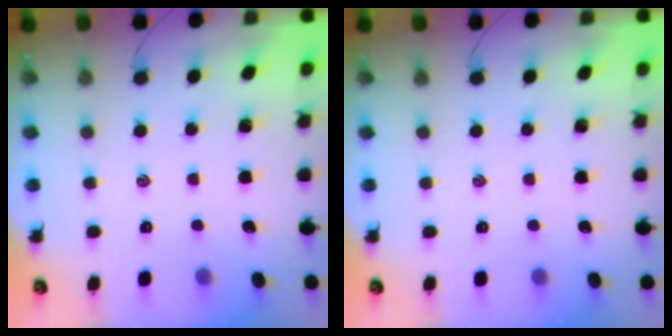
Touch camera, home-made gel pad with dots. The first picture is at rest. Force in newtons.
{"total": 0.0}